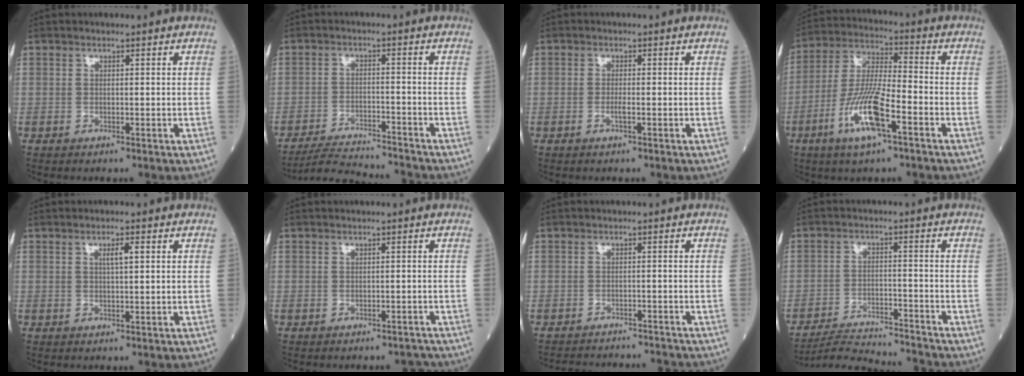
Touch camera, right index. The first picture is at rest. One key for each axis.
{"total": 9.6, "fx": -9.4, "fy": -0.6, "fz": 1.8, "tx": -0.029, "ty": -0.005, "tz": -0.157}
{"total": 1.2, "fx": -0.6, "fy": 0.0, "fz": 1.1, "tx": -0.024, "ty": -0.001, "tz": -0.012}
{"total": 11.7, "fx": -5.3, "fy": 1.8, "fz": 10.3, "tx": -0.211, "ty": -0.009, "tz": -0.102}
{"total": 2.1, "fx": 0.7, "fy": 0.2, "fz": 1.9, "tx": -0.034, "ty": 0.001, "tz": 0.010}
{"total": 2.8, "fx": -2.6, "fy": 0.9, "fz": 0.2, "tx": 0.006, "ty": 0.000, "tz": -0.031}
{"total": 8.9, "fx": -8.7, "fy": 1.3, "fz": 1.0, "tx": -0.018, "ty": 0.009, "tz": -0.112}
{"total": 11.0, "fx": -10.8, "fy": -0.7, "fz": 1.6, "tx": -0.026, "ty": -0.004, "tz": -0.178}